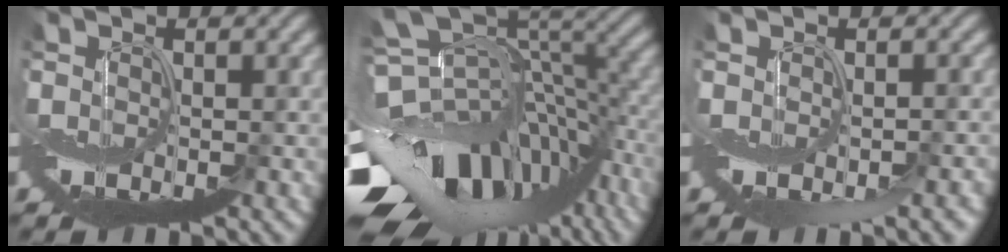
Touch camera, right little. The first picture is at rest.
{"total": 14.4, "force": [-6.3, 9.6, 8.7], "torque": [-0.176, -0.001, -0.085]}
{"total": 2.5, "force": [-1.3, 0.6, 2.0], "torque": [-0.026, -0.007, -0.011]}